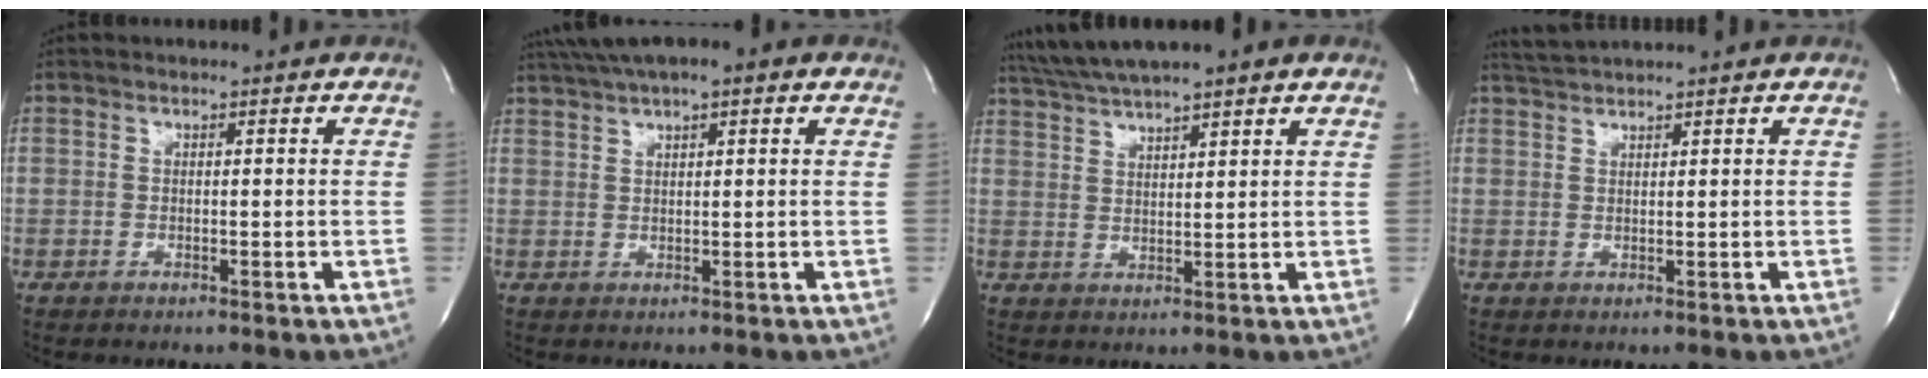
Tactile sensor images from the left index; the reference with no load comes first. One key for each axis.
{"total": 9.7, "fx": 6.9, "fy": 1.8, "fz": 6.5, "tx": -0.113, "ty": 0.046, "tz": 0.105}
{"total": 9.4, "fx": 7.8, "fy": 0.4, "fz": 5.2, "tx": -0.096, "ty": 0.039, "tz": 0.124}
{"total": 2.8, "fx": 2.6, "fy": -0.9, "fz": 0.4, "tx": -0.011, "ty": 0.012, "tz": 0.058}